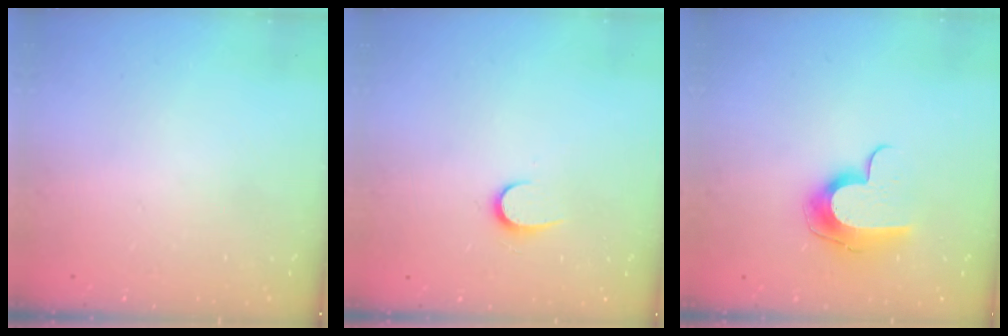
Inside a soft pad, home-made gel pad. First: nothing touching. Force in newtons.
{"total": 5.6, "press": 5.5, "slide": 0.6}
{"total": 10.2, "press": 10.2, "slide": 0.5}